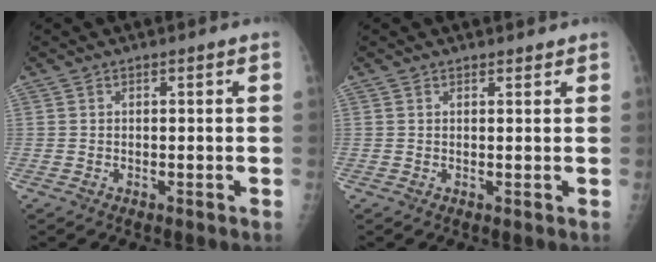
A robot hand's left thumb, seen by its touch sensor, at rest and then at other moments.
{"total": 1.0, "force": [1.0, 0.4, 0.1], "torque": [0.004, -0.004, 0.014]}